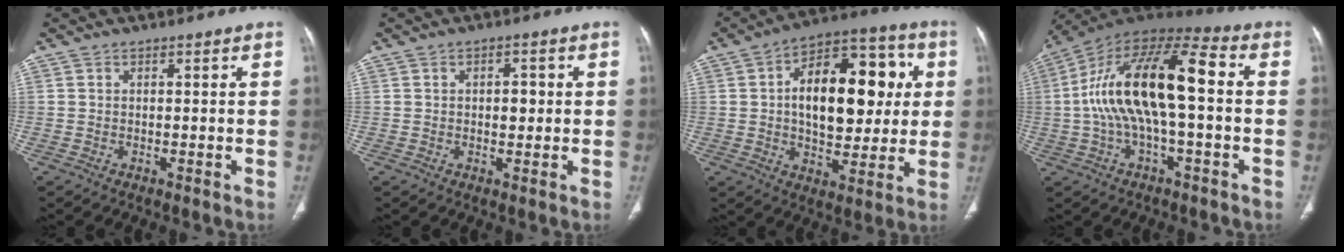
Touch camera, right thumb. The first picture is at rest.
{"total": 3.1, "force": [0.4, 1.7, 2.6], "torque": [-0.028, 0.001, 0.006]}
{"total": 21.5, "force": [3.0, 12.0, 17.6], "torque": [-0.223, 0.019, 0.043]}
{"total": 19.5, "force": [0.2, 7.4, 18.1], "torque": [-0.341, 0.052, -0.003]}